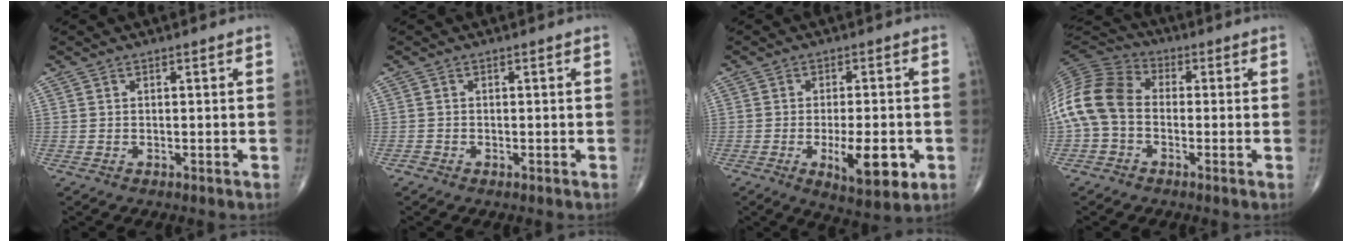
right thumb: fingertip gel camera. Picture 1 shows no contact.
{"total": 0.5, "force": [-0.4, 0.3, 0.0], "torque": [-0.005, -0.001, -0.012]}
{"total": 10.4, "force": [-3.0, 3.7, 9.3], "torque": [-0.131, -0.010, -0.040]}
{"total": 13.8, "force": [-1.5, 9.9, 9.5], "torque": [-0.196, 0.032, -0.040]}